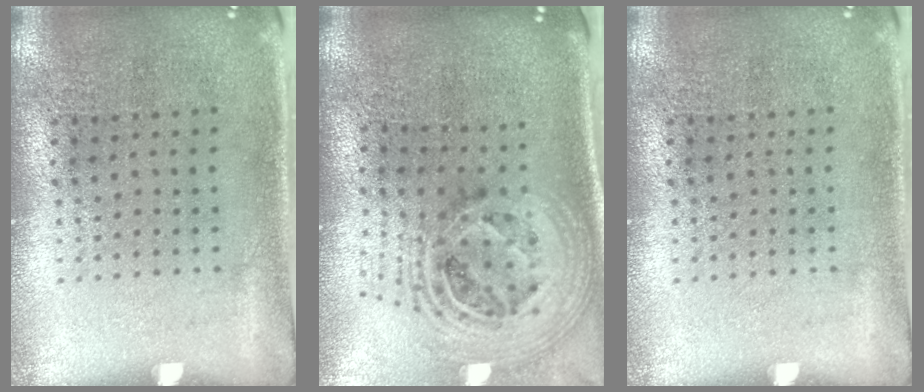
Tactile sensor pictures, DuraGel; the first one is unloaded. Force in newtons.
{"total": 2.5, "press": 1.8, "slide": 1.8}
{"total": 0.0}